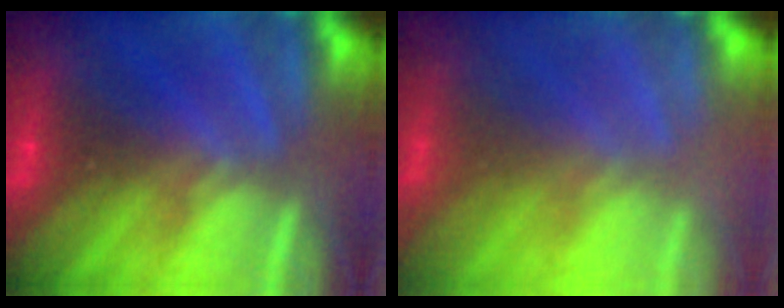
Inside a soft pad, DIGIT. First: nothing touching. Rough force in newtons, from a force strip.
{"total": 2.2}